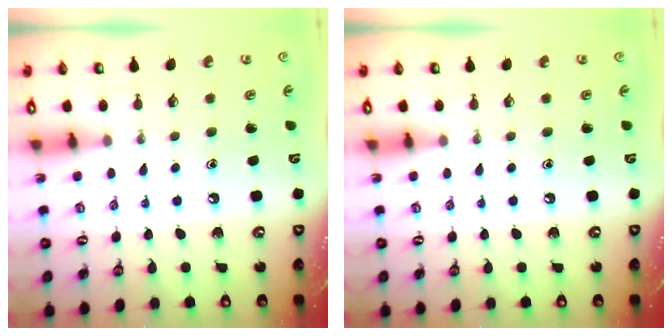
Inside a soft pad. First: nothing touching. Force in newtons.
{"total": 0.0}